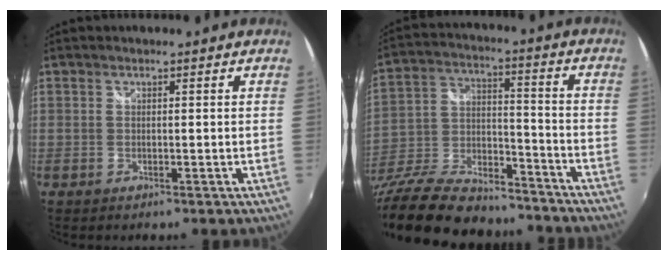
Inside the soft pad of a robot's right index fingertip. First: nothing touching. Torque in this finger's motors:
{"motor_torque": [1.01, -1.13, 1.05, 0.21]}